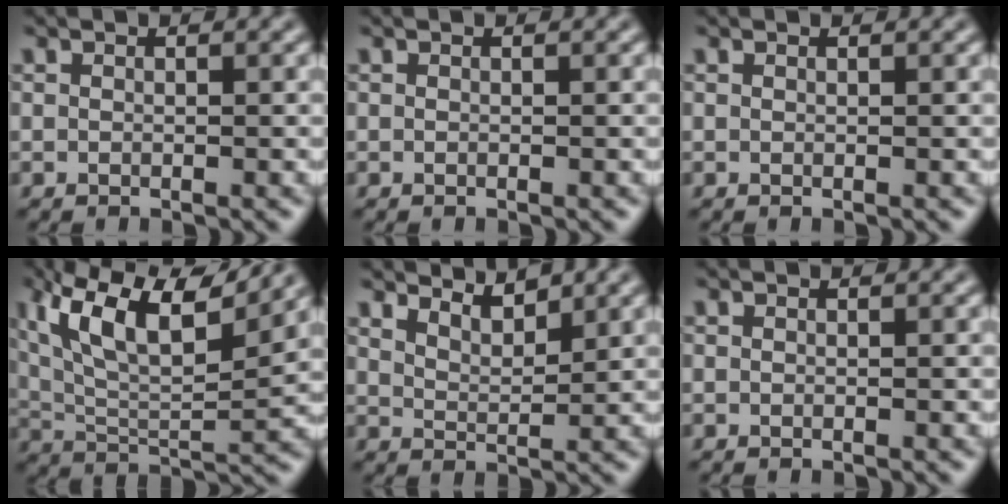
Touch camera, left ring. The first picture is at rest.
{"total": 0.0}
{"total": 0.0}
{"total": 12.0, "force": [6.8, 4.2, 8.9], "torque": [-0.165, 0.020, 0.118]}
{"total": 3.4, "force": [3.2, 0.6, 1.1], "torque": [-0.014, -0.004, 0.044]}
{"total": 0.0}